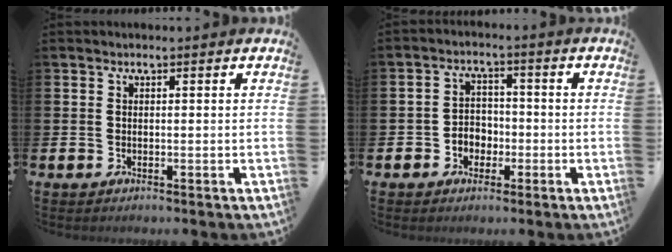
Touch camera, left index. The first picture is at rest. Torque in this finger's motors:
{"motor_torque": [0.23, 0.03, 0.08, 0.01]}